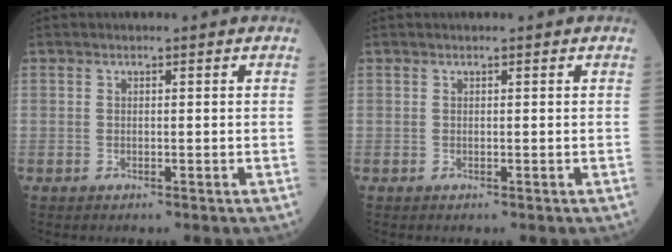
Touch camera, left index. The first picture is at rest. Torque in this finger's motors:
{"motor_torque": [-0.01, 0.01, 0.00, 0.00]}